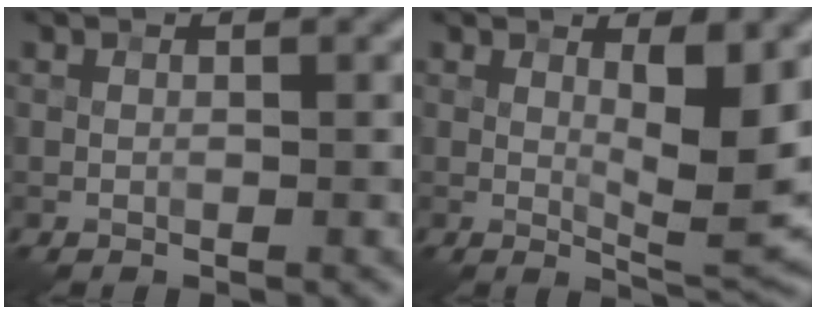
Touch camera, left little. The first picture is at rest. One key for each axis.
{"total": 5.3, "fx": 1.0, "fy": 1.3, "fz": 5.0, "tx": -0.077, "ty": -0.017, "tz": 0.021}